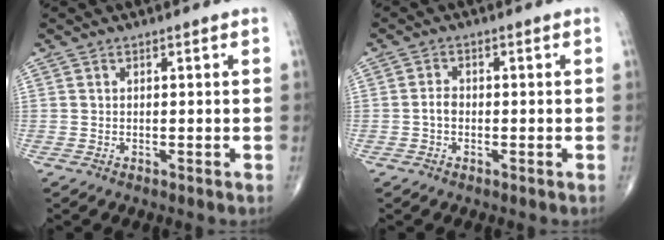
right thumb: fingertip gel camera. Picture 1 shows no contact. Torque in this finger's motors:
{"motor_torque": [0.21, 0.05, 0.23, -0.01, 0.13]}